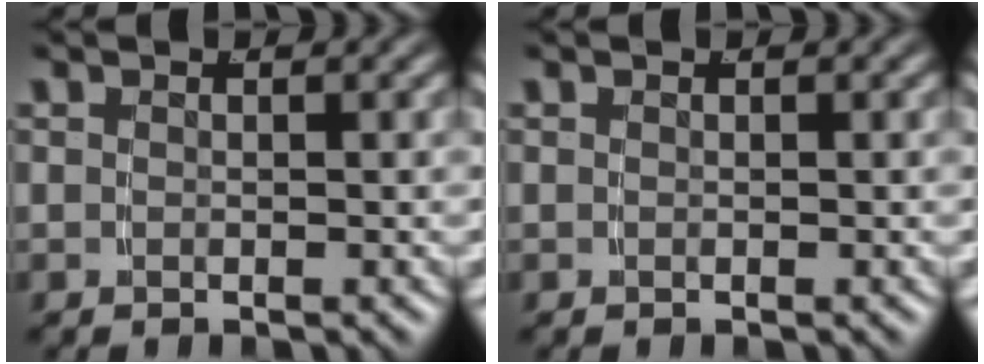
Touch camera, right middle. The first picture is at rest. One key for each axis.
{"total": 0.0}